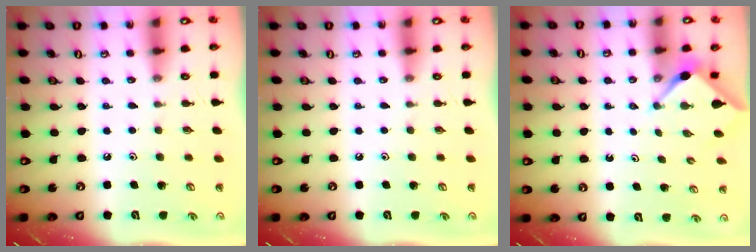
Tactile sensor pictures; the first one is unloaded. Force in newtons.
{"total": 0.0}
{"total": 3.0, "press": 2.9, "slide": 0.3}